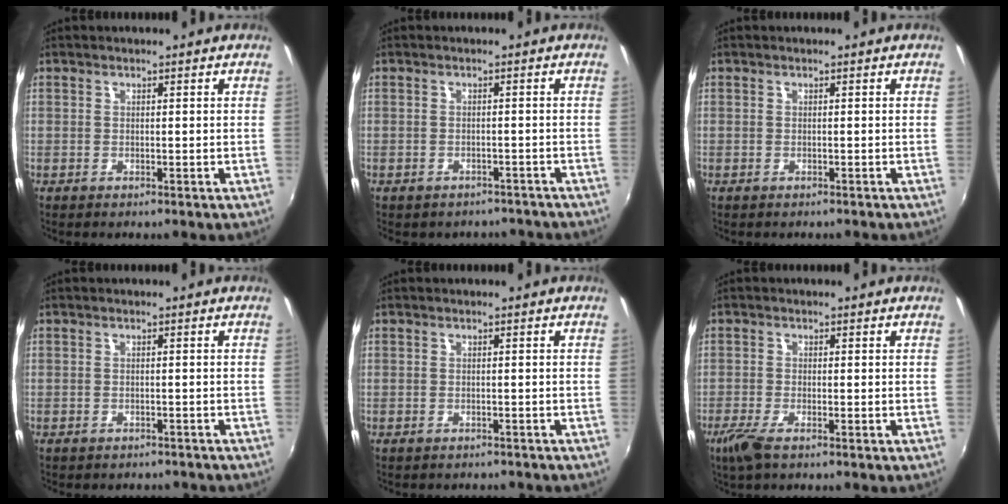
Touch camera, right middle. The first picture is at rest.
{"total": 6.7, "force": [-5.7, 3.0, 1.7], "torque": [-0.037, -0.009, -0.066]}
{"total": 0.7, "force": [-0.7, 0.3, 0.2], "torque": [-0.005, -0.002, -0.009]}
{"total": 4.8, "force": [-4.3, 1.7, 1.4], "torque": [-0.033, -0.014, -0.056]}
{"total": 3.9, "force": [-3.5, 1.2, 1.1], "torque": [-0.025, -0.013, -0.045]}
{"total": 4.0, "force": [-2.7, 0.8, 2.9], "torque": [-0.072, -0.012, -0.054]}